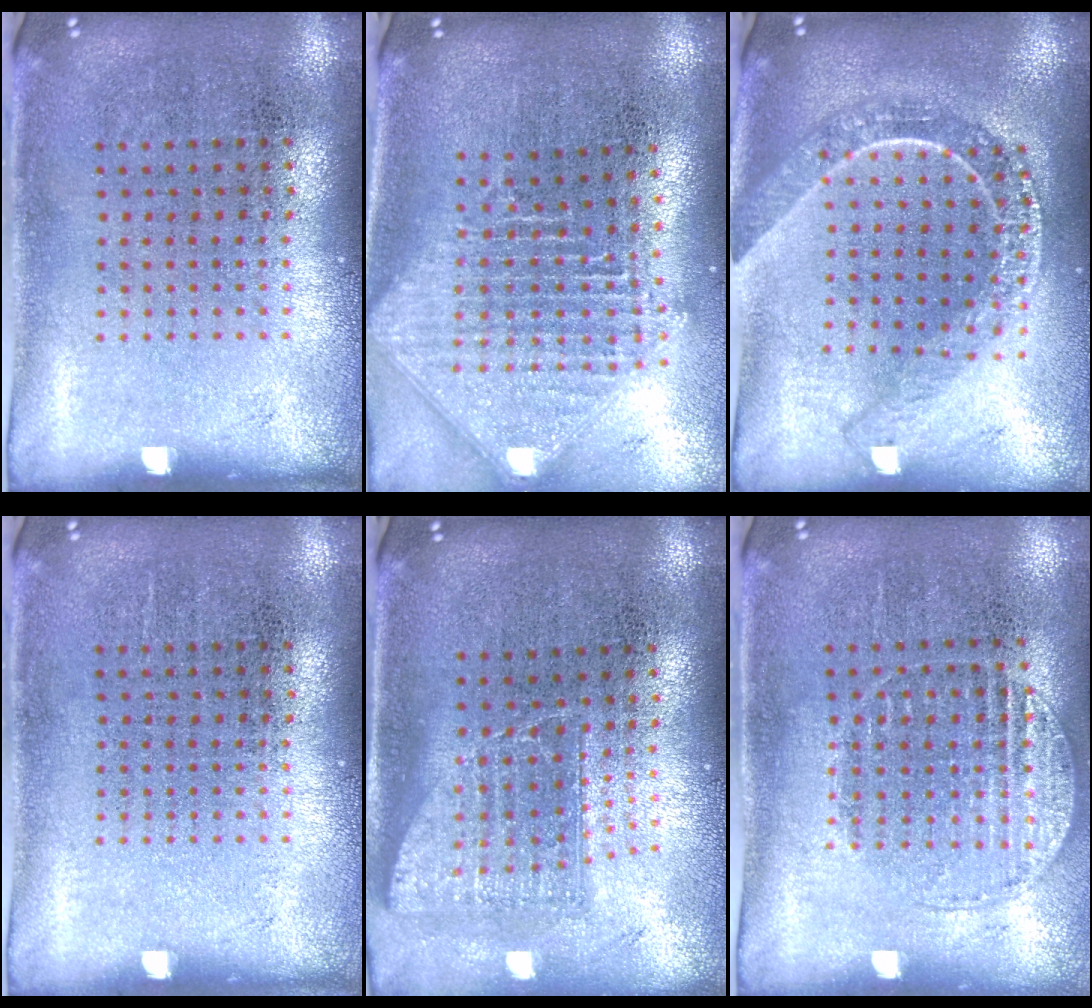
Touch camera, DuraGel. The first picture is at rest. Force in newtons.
{"total": 2.5, "press": 1.9, "slide": 1.6}
{"total": 2.3, "press": 1.9, "slide": 1.2}
{"total": 0.0}
{"total": 1.7, "press": 1.3, "slide": 1.0}
{"total": 1.1, "press": 1.1, "slide": 0.2}